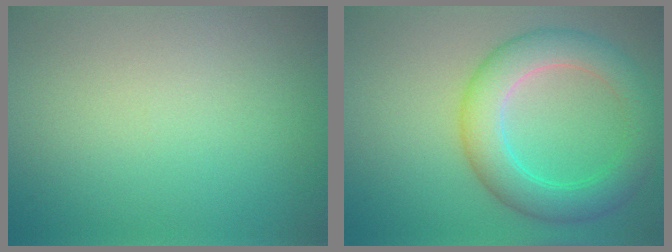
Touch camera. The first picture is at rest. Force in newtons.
{"total": 5.9, "press": 5.9, "slide": 0.0}